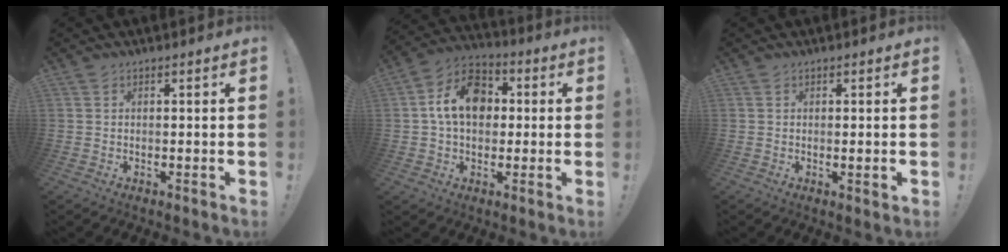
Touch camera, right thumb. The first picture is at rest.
{"total": 14.0, "force": [2.4, 10.3, 9.3], "torque": [-0.134, 0.011, 0.048]}
{"total": 1.5, "force": [0.3, 0.1, 1.5], "torque": [-0.021, -0.002, 0.005]}